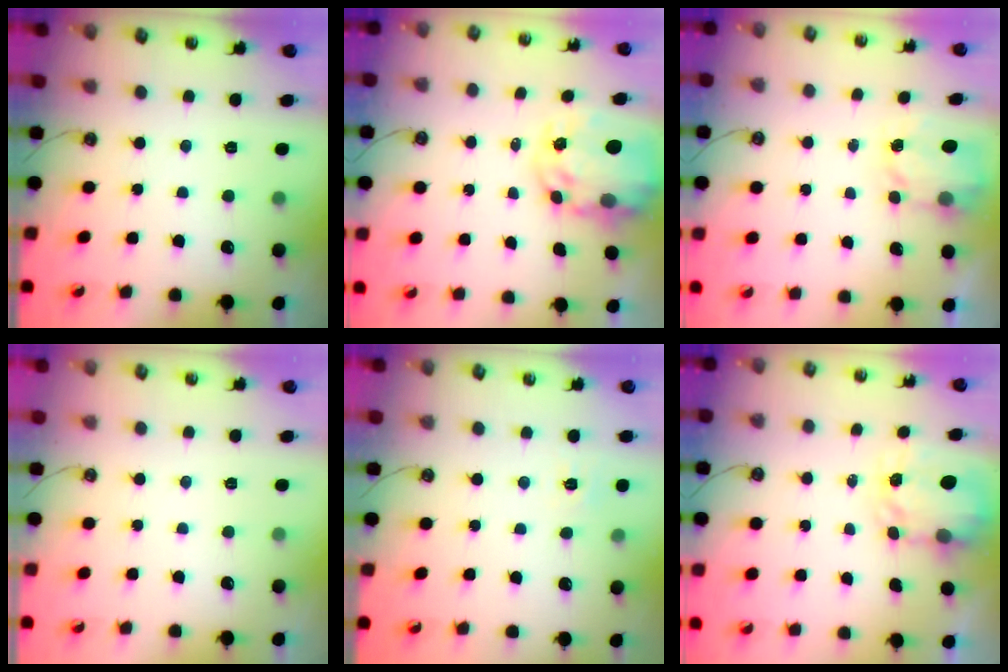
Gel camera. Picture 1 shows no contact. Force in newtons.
{"total": 8.4, "press": 8.3, "slide": 0.8}
{"total": 2.7, "press": 2.6, "slide": 0.4}
{"total": 0.0}
{"total": 5.0, "press": 4.9, "slide": 0.6}
{"total": 3.4, "press": 3.4, "slide": 0.5}